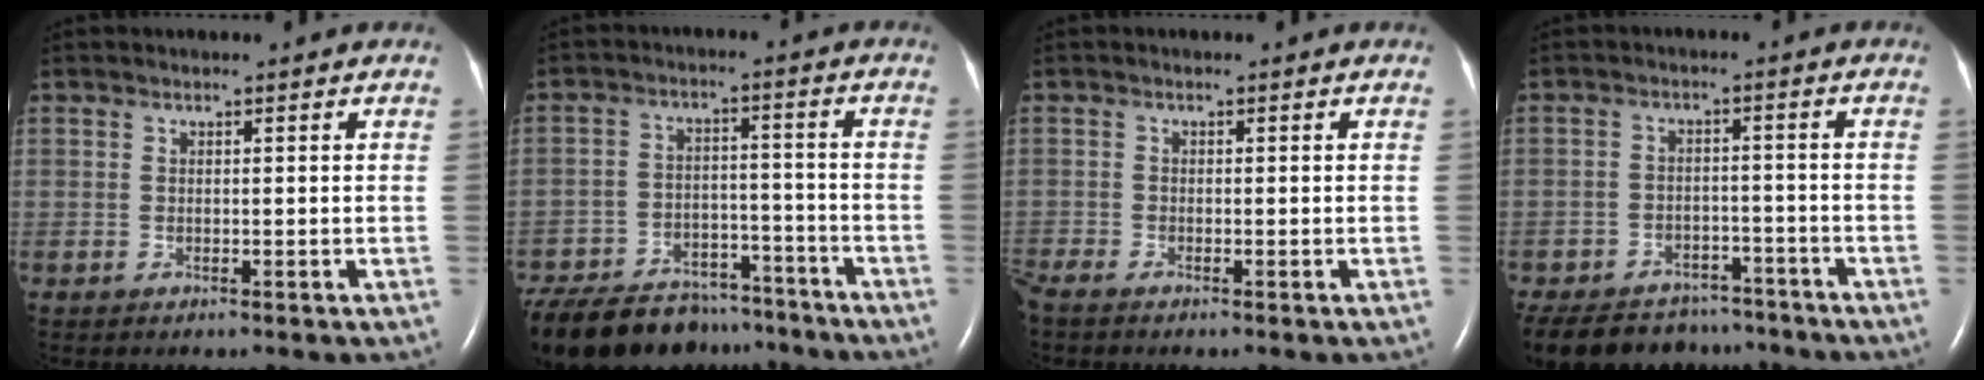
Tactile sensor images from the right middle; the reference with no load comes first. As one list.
[{"total": 20.1, "force": [-16.8, 8.3, 7.5], "torque": [-0.174, -0.017, -0.244]}, {"total": 1.7, "force": [-1.6, 0.0, 0.6], "torque": [-0.023, -0.006, -0.034]}, {"total": 15.9, "force": [-13.0, 7.7, 4.8], "torque": [-0.118, 0.001, -0.174]}]